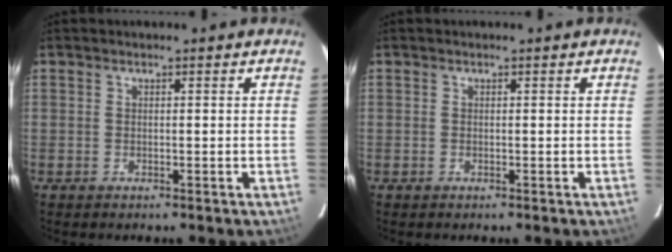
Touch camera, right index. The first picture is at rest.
{"total": 0.0}